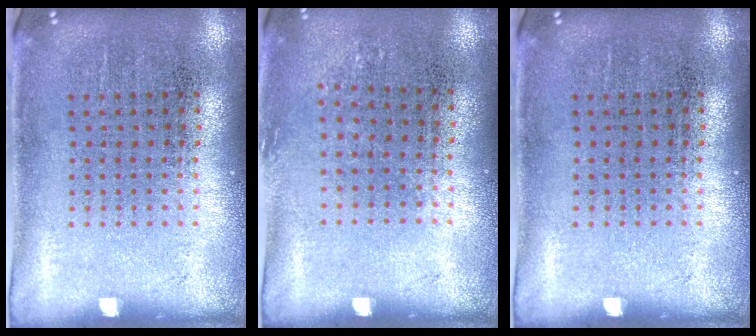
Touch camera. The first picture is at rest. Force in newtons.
{"total": 0.9, "press": 0.6, "slide": 0.6}
{"total": 0.0}